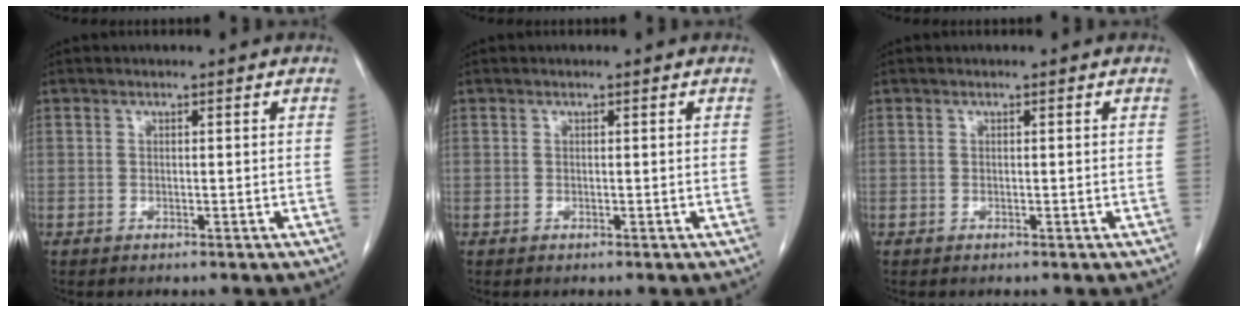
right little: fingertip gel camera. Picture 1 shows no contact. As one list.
[{"total": 0.0}, {"total": 0.0}]